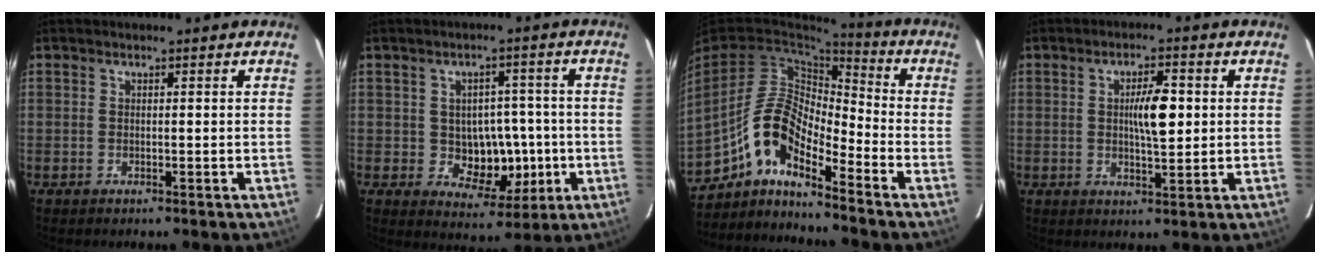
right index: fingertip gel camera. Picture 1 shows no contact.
{"total": 8.3, "force": [-1.0, 5.8, 5.8], "torque": [-0.073, 0.016, -0.003]}
{"total": 12.1, "force": [-8.6, 3.4, 7.9], "torque": [-0.158, 0.027, -0.160]}
{"total": 5.9, "force": [0.7, 1.4, 5.7], "torque": [-0.095, 0.007, 0.014]}